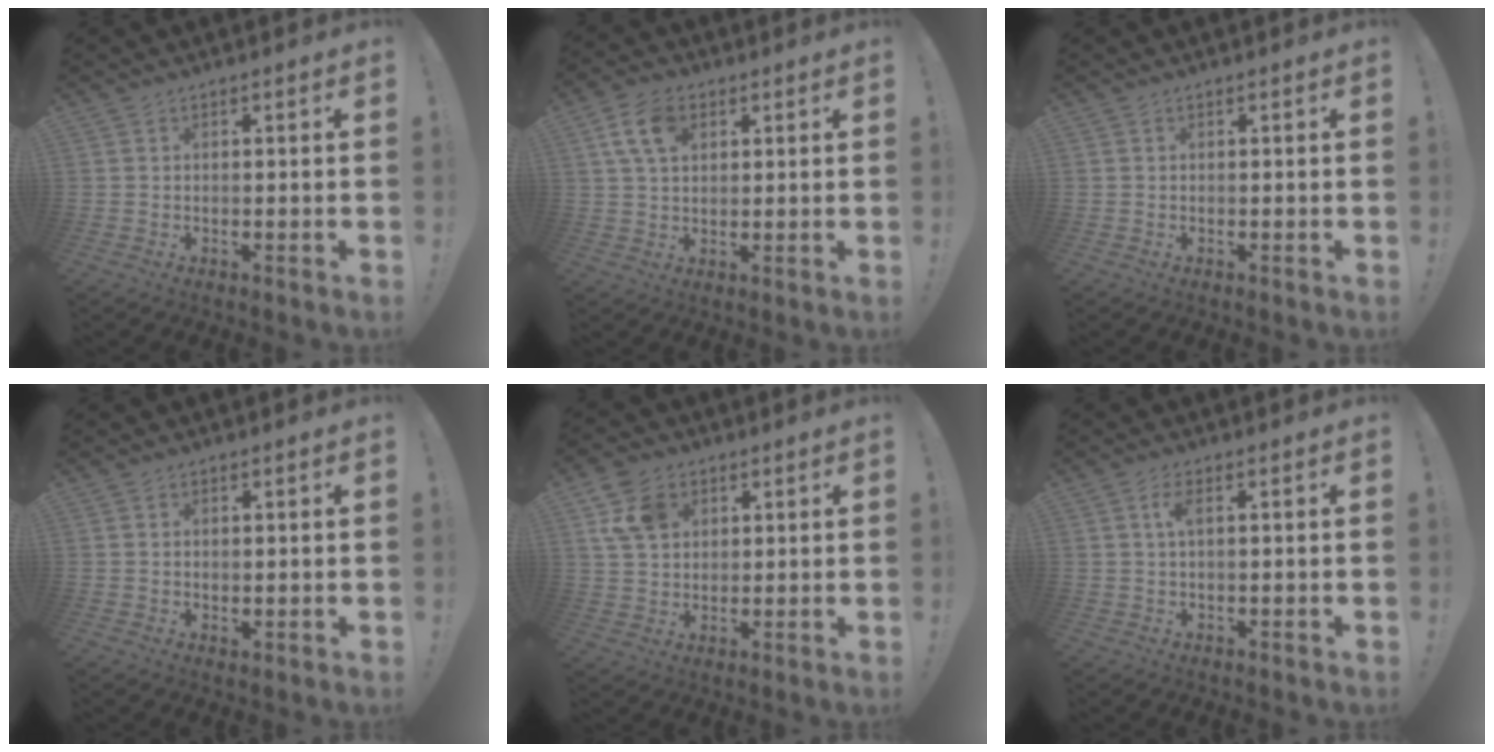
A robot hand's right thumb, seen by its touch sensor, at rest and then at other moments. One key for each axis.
{"total": 9.3, "fx": 3.5, "fy": 6.1, "fz": 6.1, "tx": -0.116, "ty": 0.005, "tz": 0.069}
{"total": 0.0}
{"total": 0.9, "fx": 0.6, "fy": 0.5, "fz": 0.5, "tx": -0.003, "ty": -0.003, "tz": 0.010}
{"total": 10.5, "fx": 4.3, "fy": 7.9, "fz": 5.3, "tx": -0.106, "ty": 0.001, "tz": 0.088}
{"total": 3.0, "fx": 0.7, "fy": 0.7, "fz": 2.8, "tx": -0.060, "ty": 0.005, "tz": 0.010}